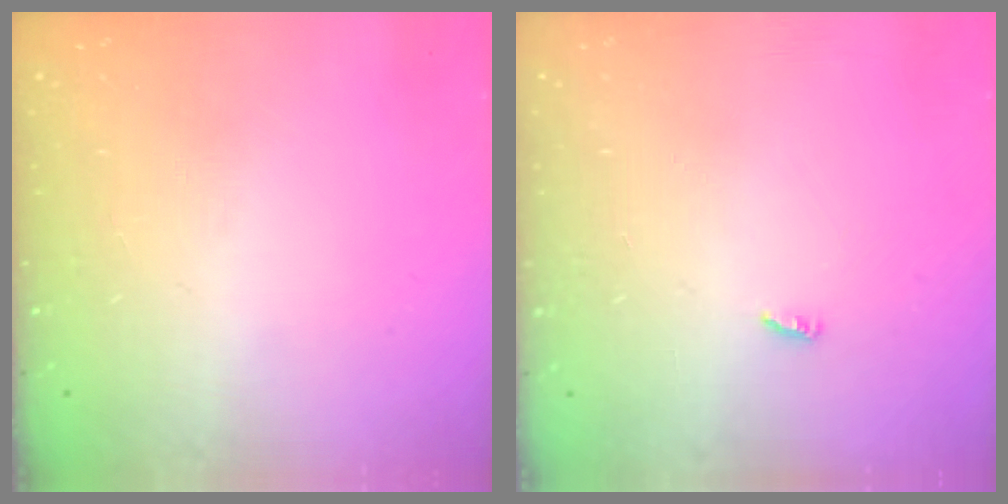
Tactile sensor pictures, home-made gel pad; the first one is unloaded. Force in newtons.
{"total": 2.3, "press": 2.3, "slide": 0.2}